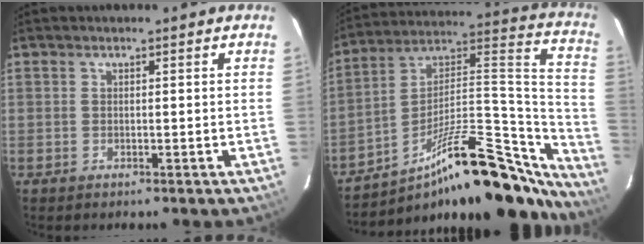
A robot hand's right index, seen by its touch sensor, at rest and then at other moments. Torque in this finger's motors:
{"motor_torque": [0.88, -1.16, 0.52, 0.09]}